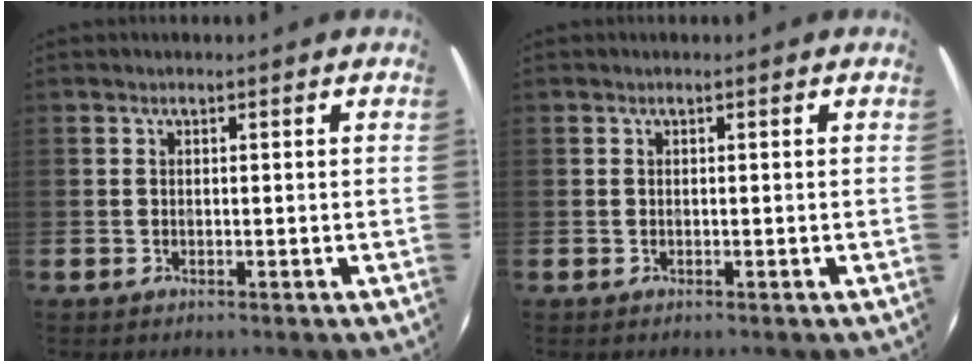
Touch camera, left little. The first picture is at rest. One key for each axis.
{"total": 0.0}